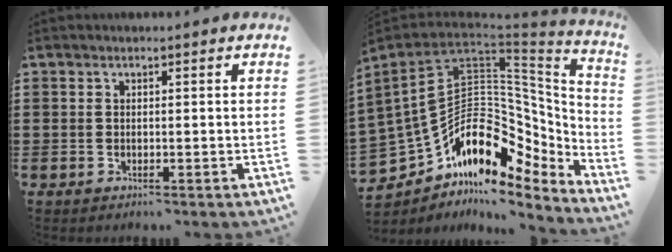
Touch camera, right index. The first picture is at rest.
{"total": 16.3, "force": [-0.7, 12.4, 10.6], "torque": [-0.208, -0.040, -0.013]}